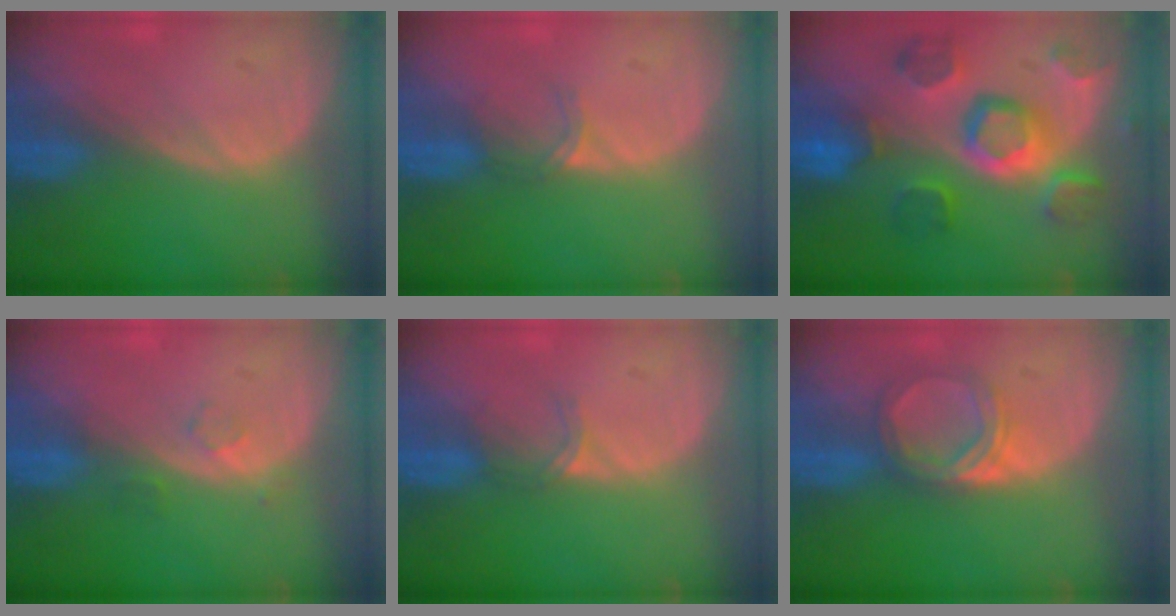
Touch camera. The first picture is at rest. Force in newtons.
{"total": 2.2, "press": 1.7, "slide": 1.3}
{"total": 11.3, "press": 10.0, "slide": 5.2}
{"total": 1.7, "press": 1.7, "slide": 0.2}
{"total": 2.2, "press": 1.7, "slide": 1.3}
{"total": 5.2, "press": 4.6, "slide": 2.5}